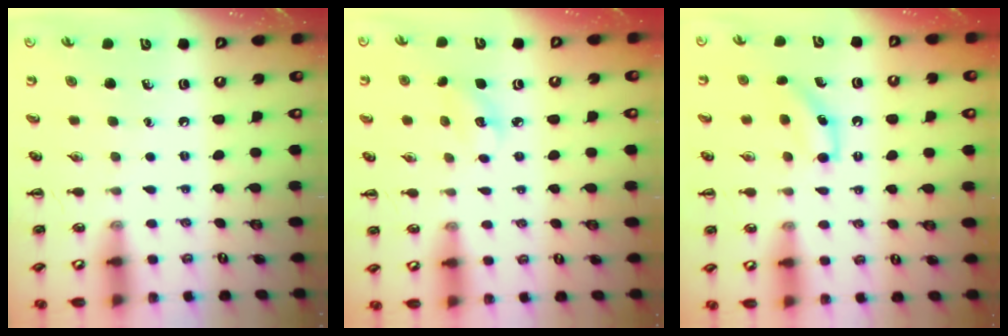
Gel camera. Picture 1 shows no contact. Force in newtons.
{"total": 4.5, "press": 4.4, "slide": 1.0}
{"total": 6.5, "press": 6.3, "slide": 1.8}